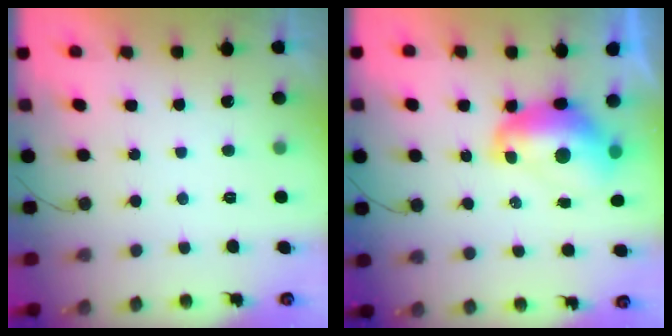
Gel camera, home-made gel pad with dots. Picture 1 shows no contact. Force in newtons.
{"total": 11.4, "press": 11.3, "slide": 1.2}